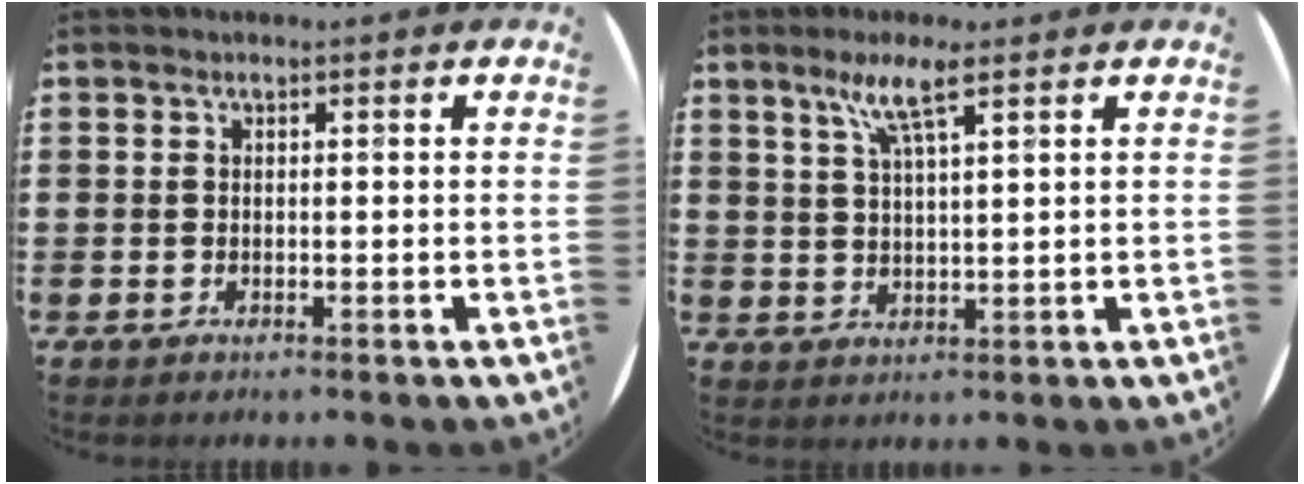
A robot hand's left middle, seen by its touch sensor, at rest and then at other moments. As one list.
[{"total": 5.2, "force": [3.4, 0.5, 3.9], "torque": [-0.085, 0.007, 0.056]}]